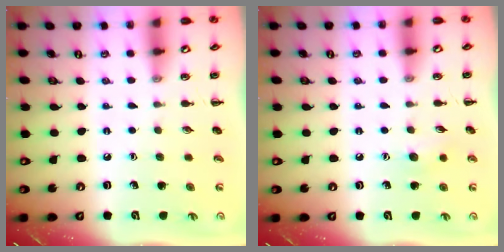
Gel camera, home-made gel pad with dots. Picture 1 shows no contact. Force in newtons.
{"total": 5.7, "press": 5.5, "slide": 1.4}